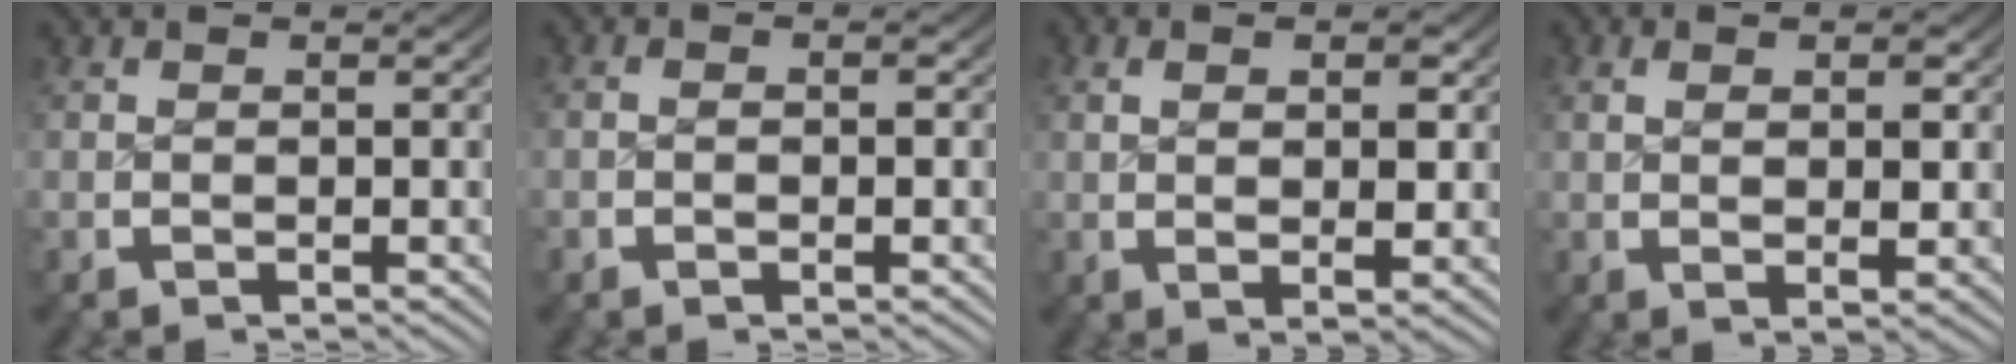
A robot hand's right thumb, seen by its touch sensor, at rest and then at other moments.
{"total": 1.6, "force": [-0.3, 0.3, 1.5], "torque": [-0.022, 0.003, -0.007]}
{"total": 4.1, "force": [0.5, 1.2, 3.9], "torque": [-0.054, -0.001, 0.013]}
{"total": 3.4, "force": [0.6, 0.9, 3.2], "torque": [-0.045, 0.000, 0.013]}